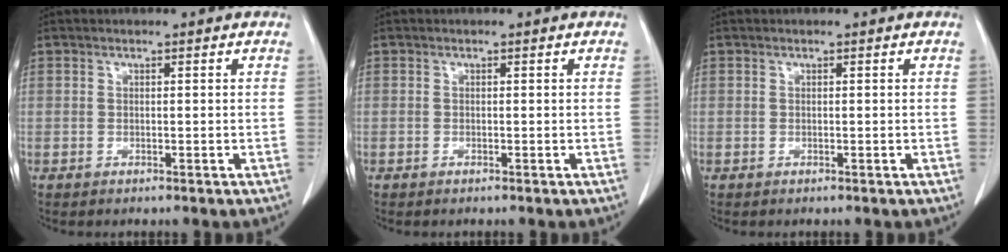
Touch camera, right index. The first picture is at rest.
{"total": 0.0}
{"total": 0.0}